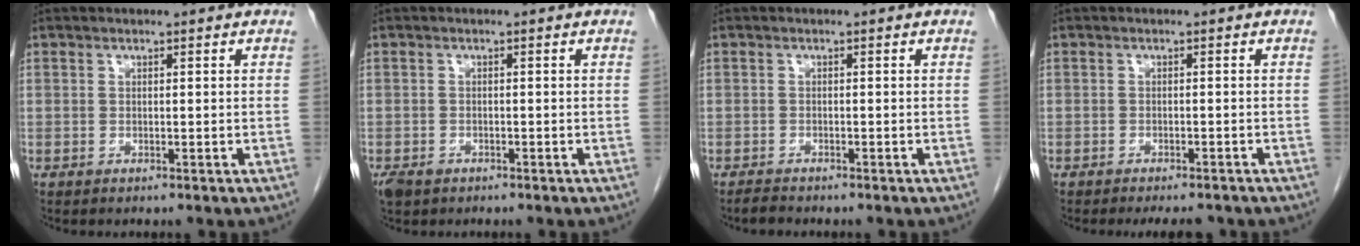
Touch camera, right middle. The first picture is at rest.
{"total": 2.7, "force": [-1.9, 1.7, 1.1], "torque": [-0.023, -0.002, -0.027]}
{"total": 1.3, "force": [-1.2, 0.2, 0.4], "torque": [-0.012, -0.004, -0.021]}
{"total": 4.6, "force": [-4.0, 1.2, 1.8], "torque": [-0.015, -0.005, -0.052]}